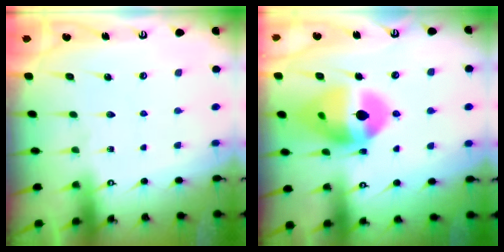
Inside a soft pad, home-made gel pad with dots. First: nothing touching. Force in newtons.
{"total": 14.8, "press": 13.7, "slide": 5.5}